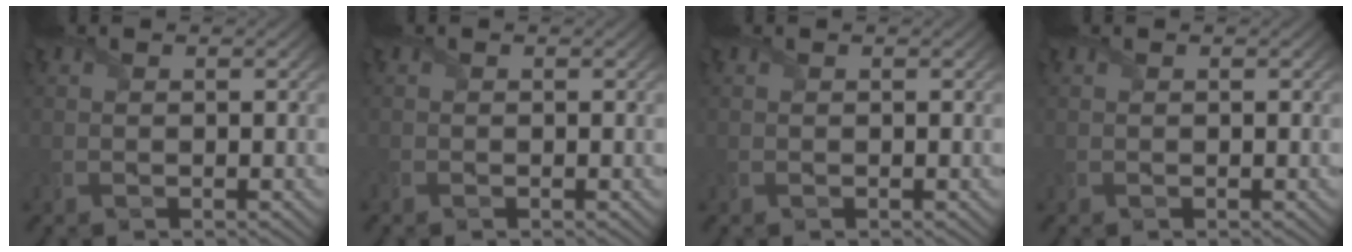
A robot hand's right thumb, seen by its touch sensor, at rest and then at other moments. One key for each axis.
{"total": 0.5, "fx": -0.4, "fy": 0.2, "fz": 0.1, "tx": -0.005, "ty": -0.005, "tz": -0.009}
{"total": 0.0}
{"total": 0.0}